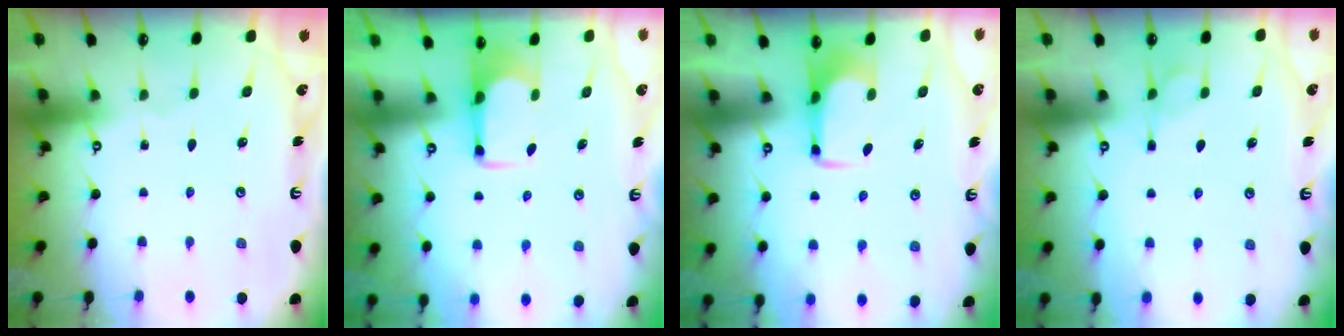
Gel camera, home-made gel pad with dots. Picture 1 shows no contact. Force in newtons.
{"total": 1.8, "press": 1.6, "slide": 0.7}
{"total": 2.1, "press": 2.1, "slide": 0.4}
{"total": 1.3, "press": 0.4, "slide": 1.2}